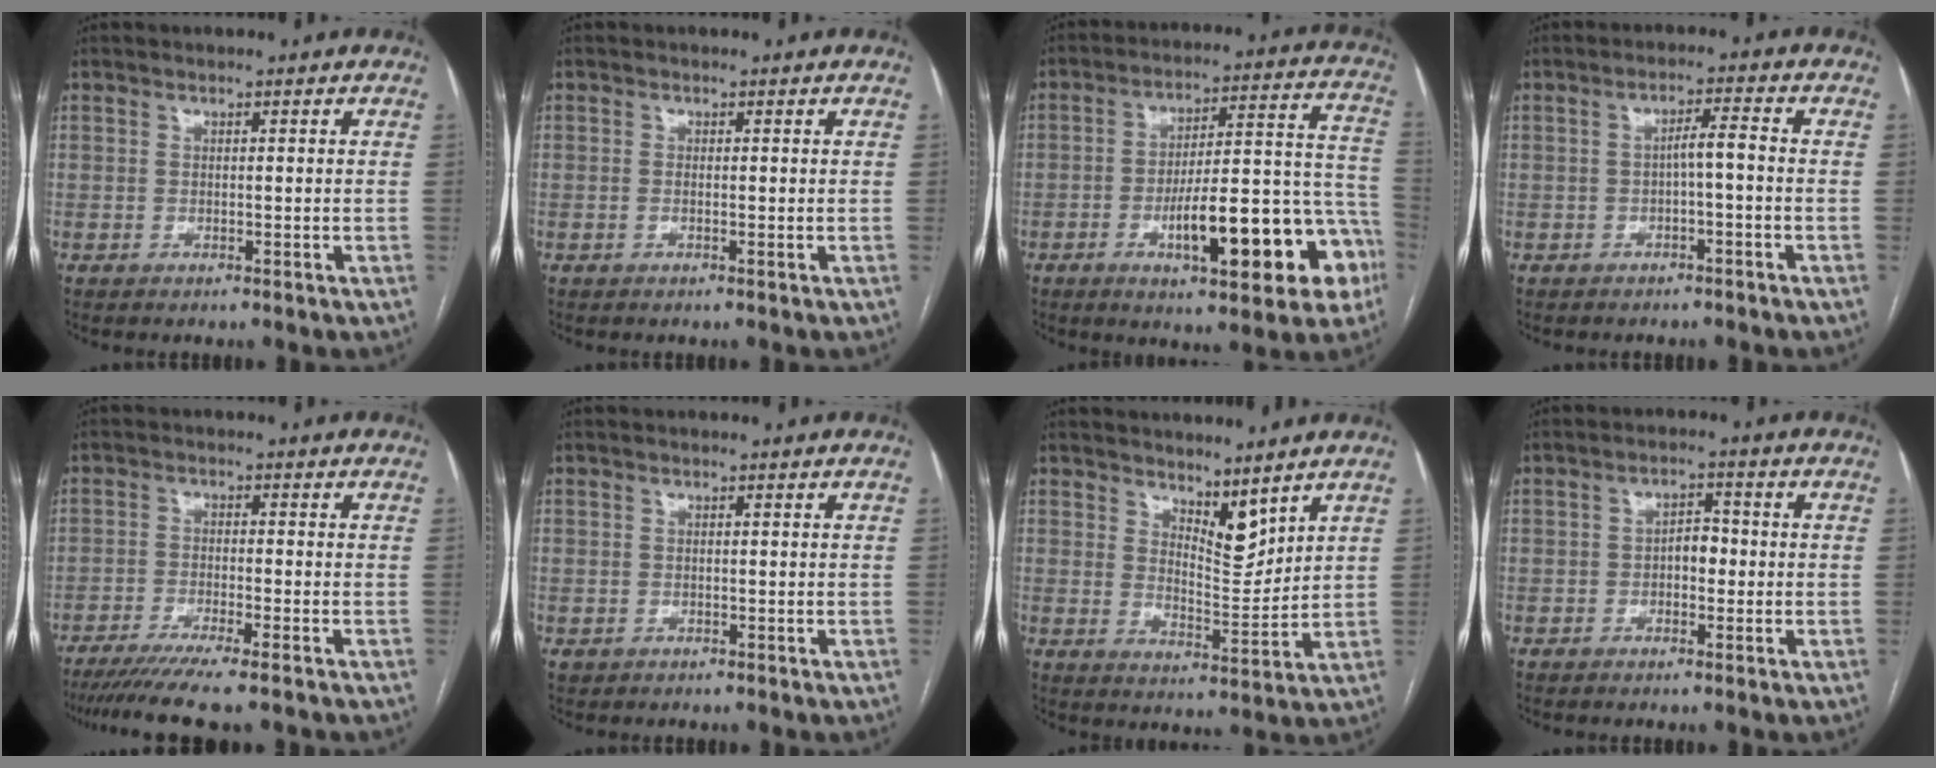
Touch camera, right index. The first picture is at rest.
{"total": 0.6, "force": [-0.1, 0.1, 0.6], "torque": [-0.014, -0.001, -0.002]}
{"total": 19.6, "force": [-7.6, 4.8, 17.4], "torque": [-0.182, 0.041, -0.094]}
{"total": 3.0, "force": [-0.7, 0.2, 2.9], "torque": [-0.046, 0.011, -0.011]}
{"total": 9.7, "force": [-7.8, -0.4, 5.7], "torque": [-0.078, -0.023, -0.124]}
{"total": 0.6, "force": [-0.1, 0.6, 0.0], "torque": [0.000, 0.005, 0.002]}
{"total": 6.1, "force": [4.9, 2.0, 3.0], "torque": [-0.050, -0.012, 0.092]}
{"total": 3.1, "force": [-0.5, 1.8, 2.5], "torque": [-0.033, 0.011, -0.010]}